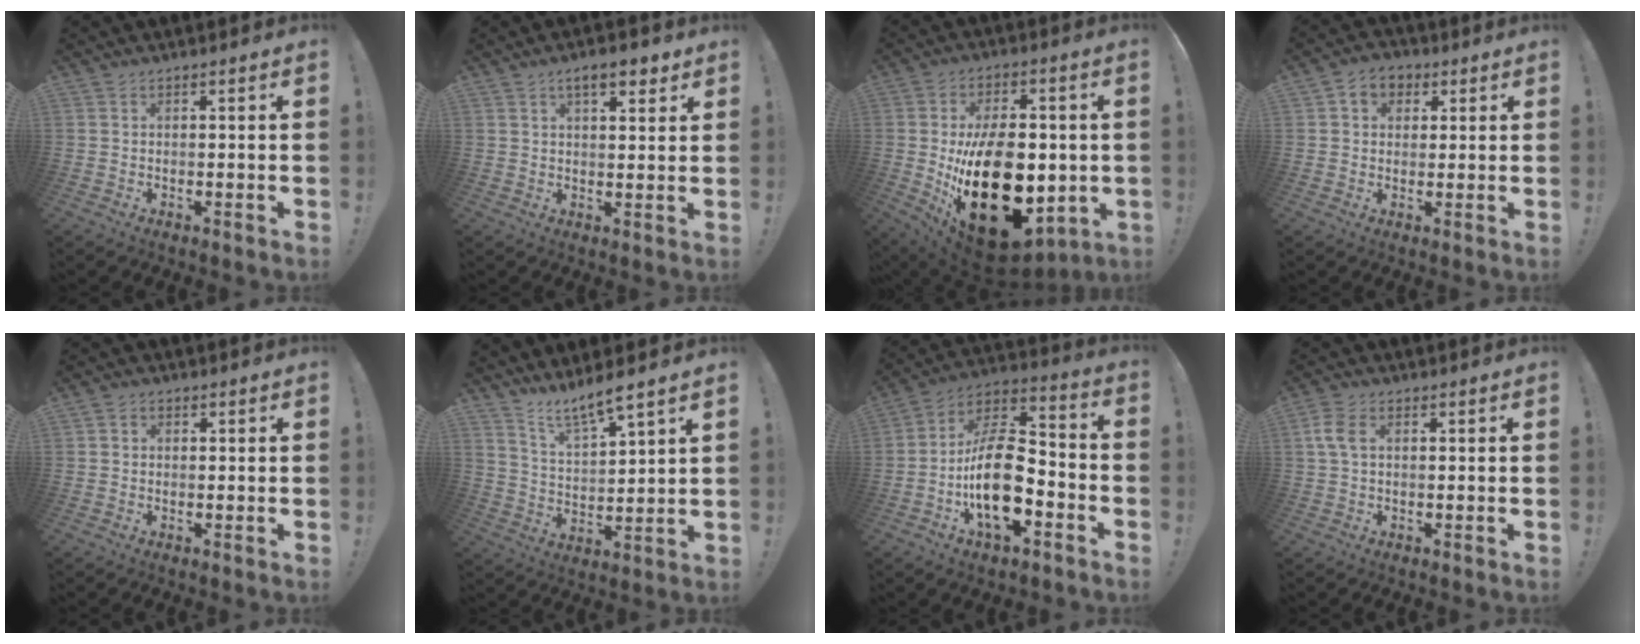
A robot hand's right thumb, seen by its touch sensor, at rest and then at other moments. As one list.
[{"total": 6.7, "force": [3.9, 2.7, 4.7], "torque": [-0.059, -0.014, 0.063]}, {"total": 29.6, "force": [-4.2, 17.3, 23.6], "torque": [-0.405, 0.008, -0.045]}, {"total": 6.2, "force": [2.1, 5.1, 2.9], "torque": [-0.037, -0.002, 0.040]}, {"total": 1.3, "force": [0.0, 1.2, 0.5], "torque": [-0.001, 0.001, -0.003]}, {"total": 8.7, "force": [7.7, 0.7, 4.1], "torque": [-0.070, -0.059, 0.133]}, {"total": 20.1, "force": [-5.6, 10.6, 16.2], "torque": [-0.302, 0.034, -0.088]}, {"total": 5.1, "force": [1.1, 3.2, 3.8], "torque": [-0.077, 0.003, 0.018]}]